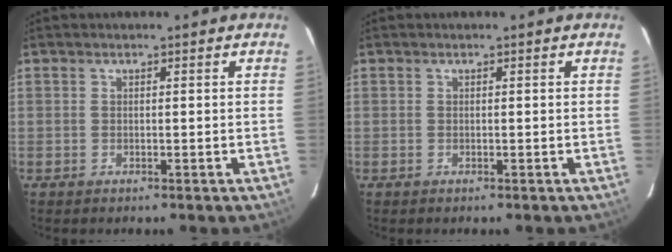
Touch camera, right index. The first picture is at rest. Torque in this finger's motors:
{"motor_torque": [0.00, 0.00, 0.00, 0.01]}